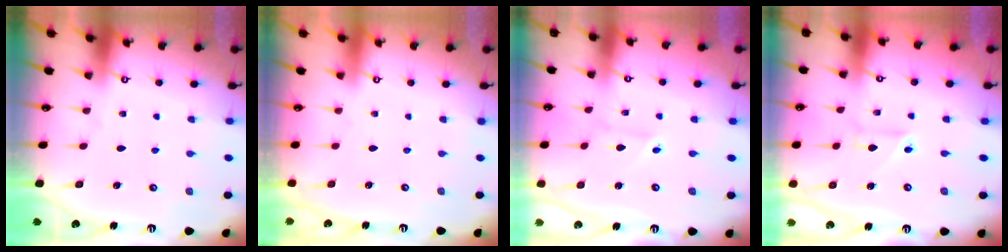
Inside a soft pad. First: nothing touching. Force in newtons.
{"total": 0.0}
{"total": 2.4, "press": 2.4, "slide": 0.2}
{"total": 4.5, "press": 4.4, "slide": 0.7}